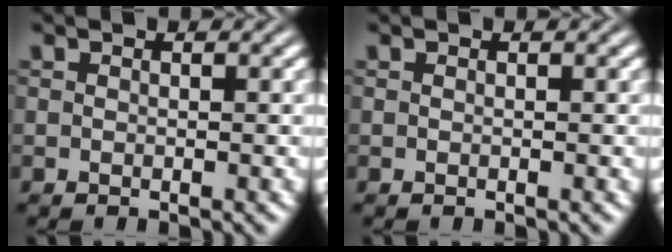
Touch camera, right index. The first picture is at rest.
{"total": 0.0}